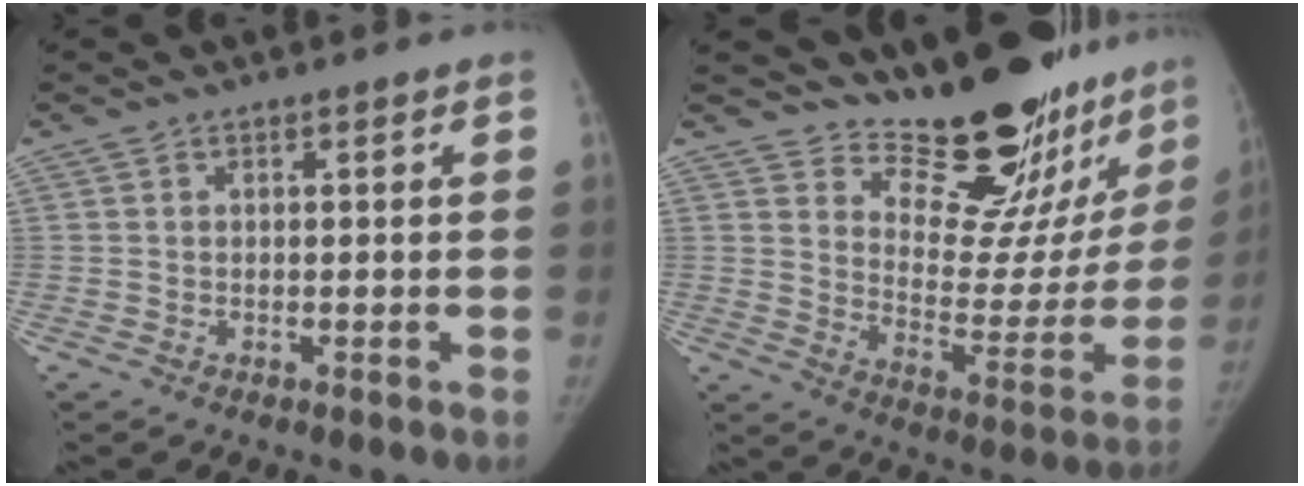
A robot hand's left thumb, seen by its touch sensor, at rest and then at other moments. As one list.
[{"total": 23.3, "force": [20.3, 7.6, 8.7], "torque": [-0.075, -0.174, 0.277]}]